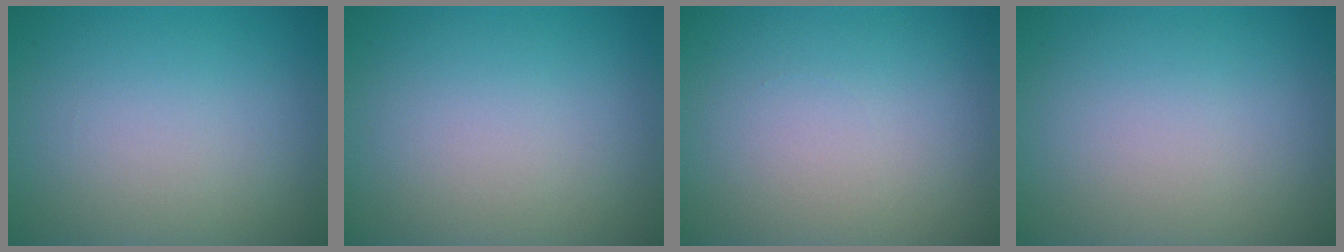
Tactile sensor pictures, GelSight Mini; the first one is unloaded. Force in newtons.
{"total": 0.0}
{"total": 0.0}
{"total": 0.0}